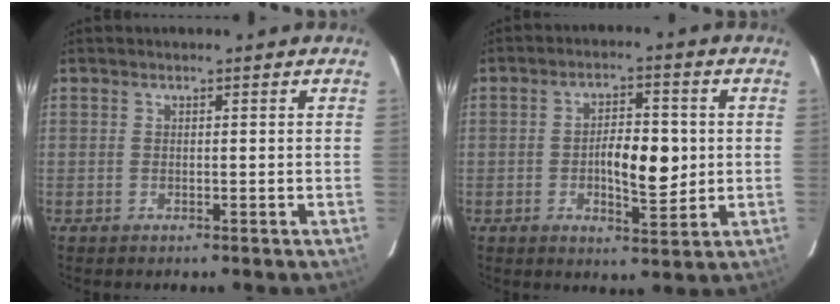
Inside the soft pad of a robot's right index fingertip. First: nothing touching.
{"total": 7.7, "force": [-0.3, 2.9, 7.1], "torque": [-0.117, 0.004, -0.004]}